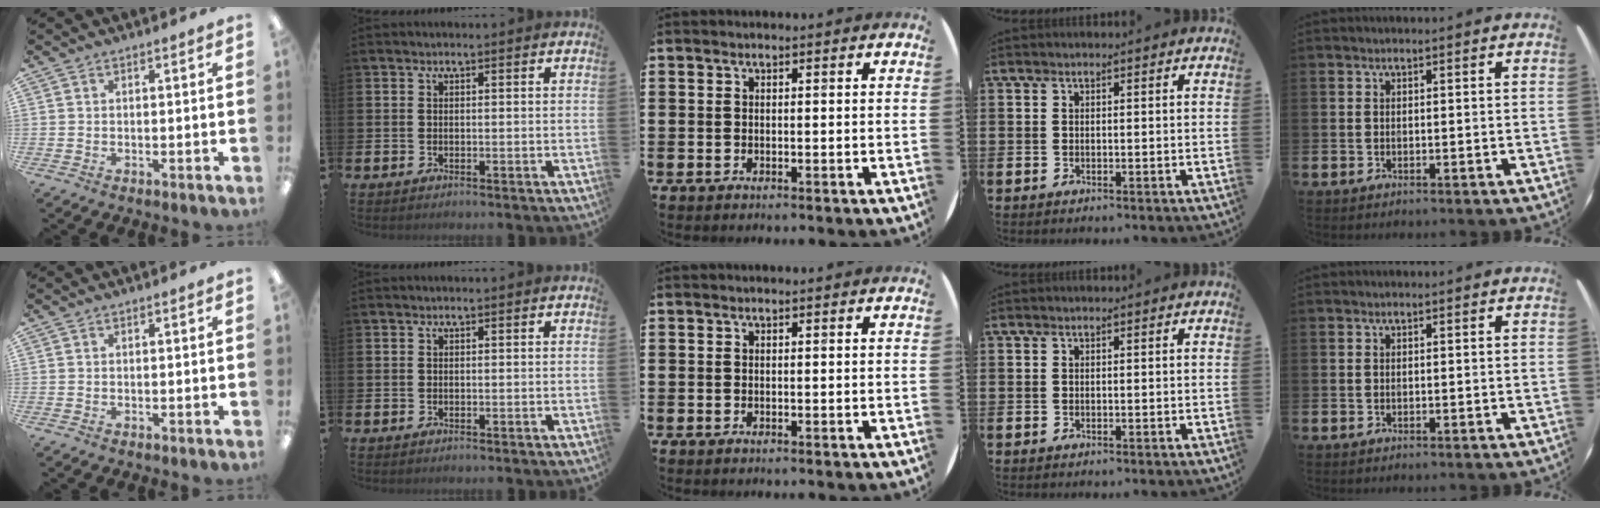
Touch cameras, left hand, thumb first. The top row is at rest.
{}